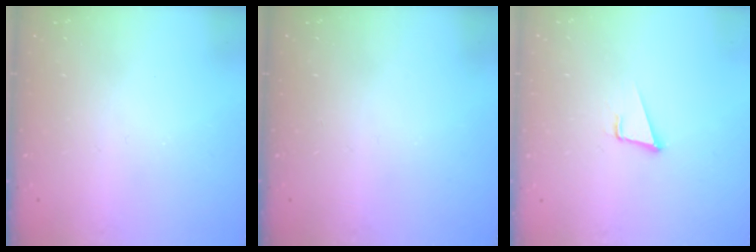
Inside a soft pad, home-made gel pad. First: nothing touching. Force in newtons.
{"total": 0.0}
{"total": 3.4, "press": 2.6, "slide": 2.2}